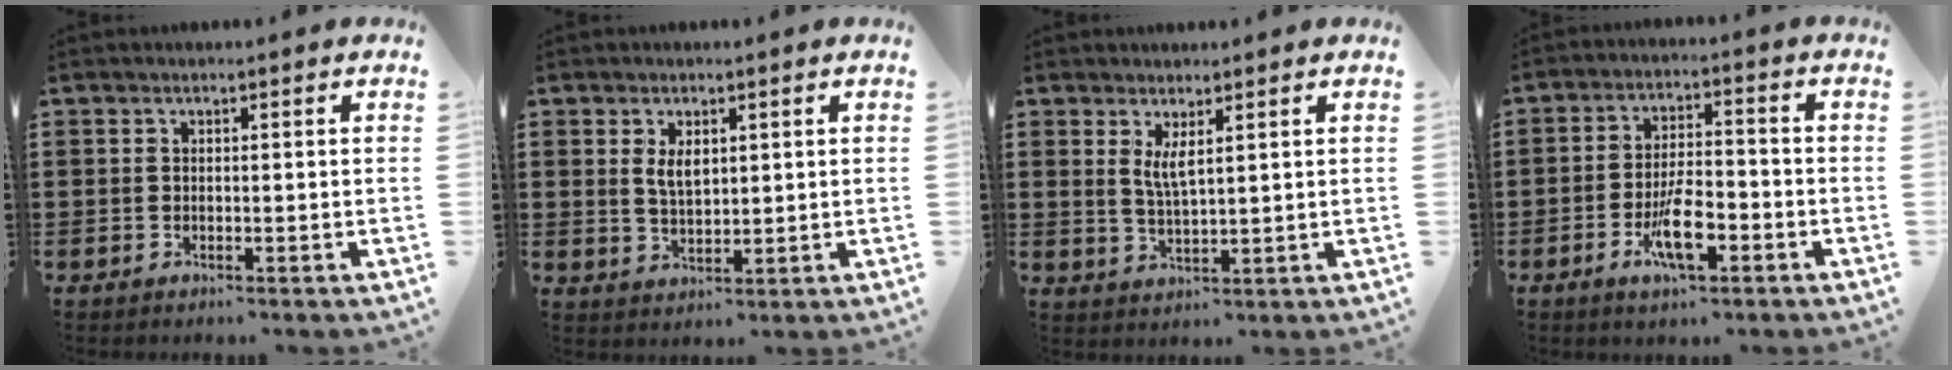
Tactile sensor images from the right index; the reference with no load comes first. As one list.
[{"total": 3.3, "force": [1.3, 1.6, 2.6], "torque": [-0.048, 0.002, 0.021]}, {"total": 3.2, "force": [1.5, 0.7, 2.7], "torque": [-0.058, 0.000, 0.027]}, {"total": 7.8, "force": [-3.4, 2.7, 6.5], "torque": [-0.130, -0.003, -0.061]}]